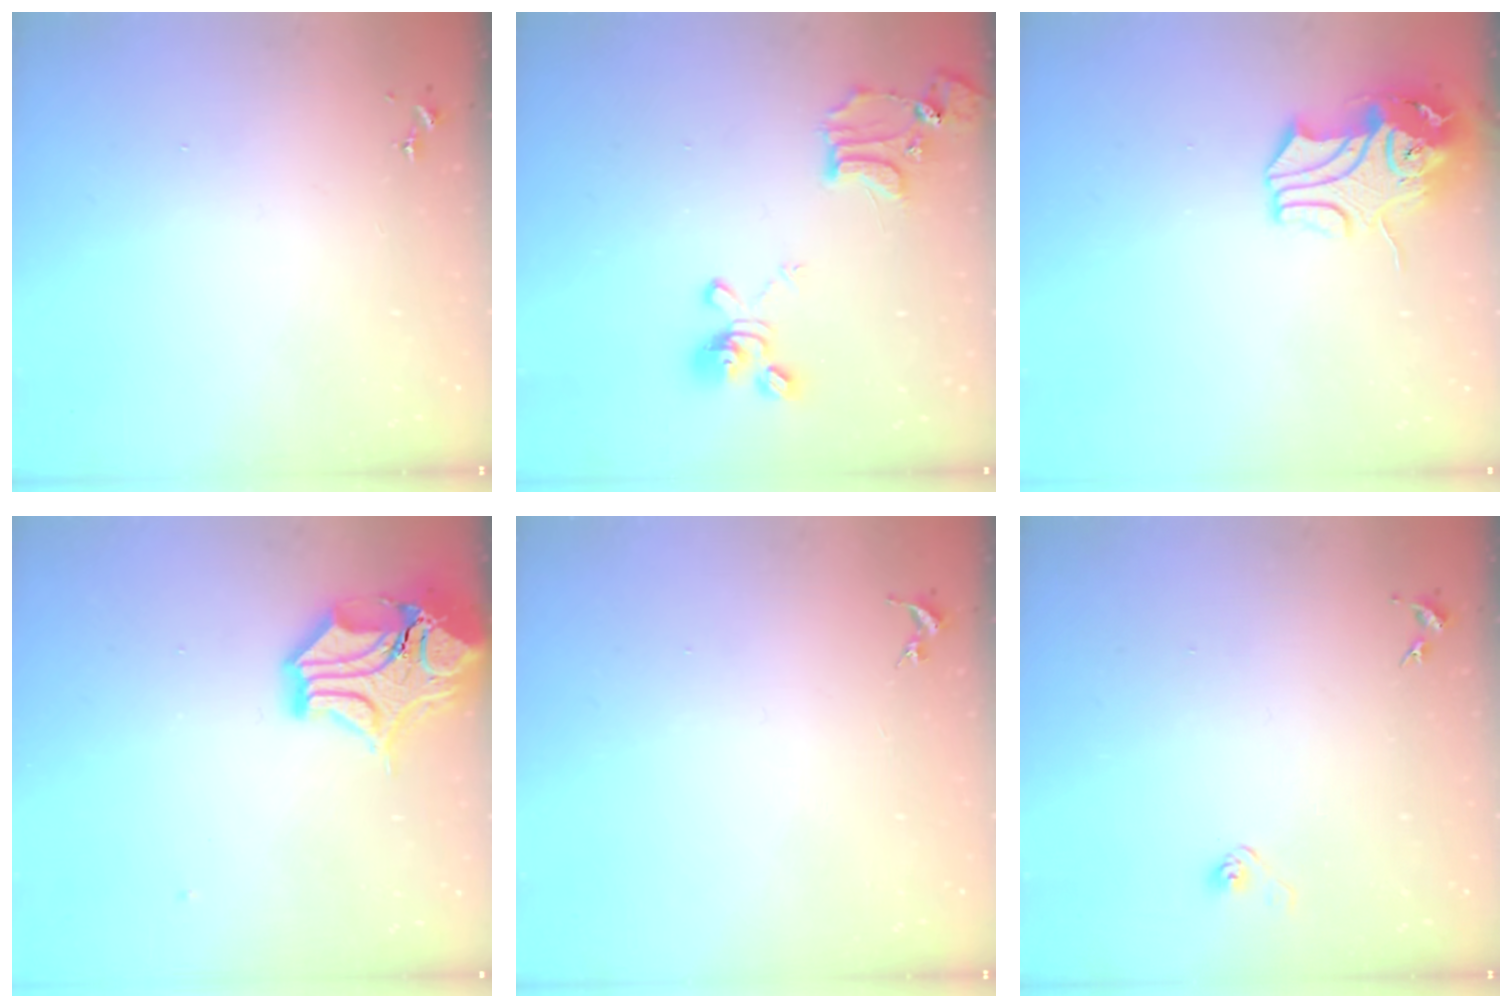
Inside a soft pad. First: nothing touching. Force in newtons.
{"total": 15.3, "press": 15.3, "slide": 1.1}
{"total": 12.0, "press": 11.8, "slide": 2.0}
{"total": 16.7, "press": 16.5, "slide": 2.5}
{"total": 0.0}
{"total": 3.0, "press": 2.9, "slide": 0.9}